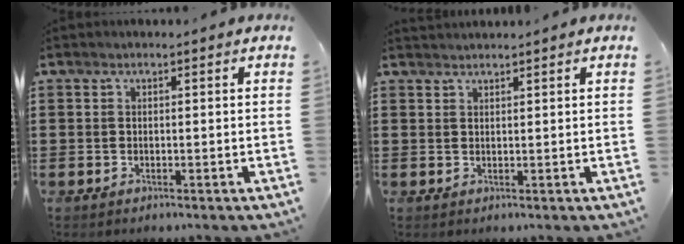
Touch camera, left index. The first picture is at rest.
{"total": 1.0, "force": [1.0, 0.0, 0.0], "torque": [-0.002, -0.001, 0.021]}